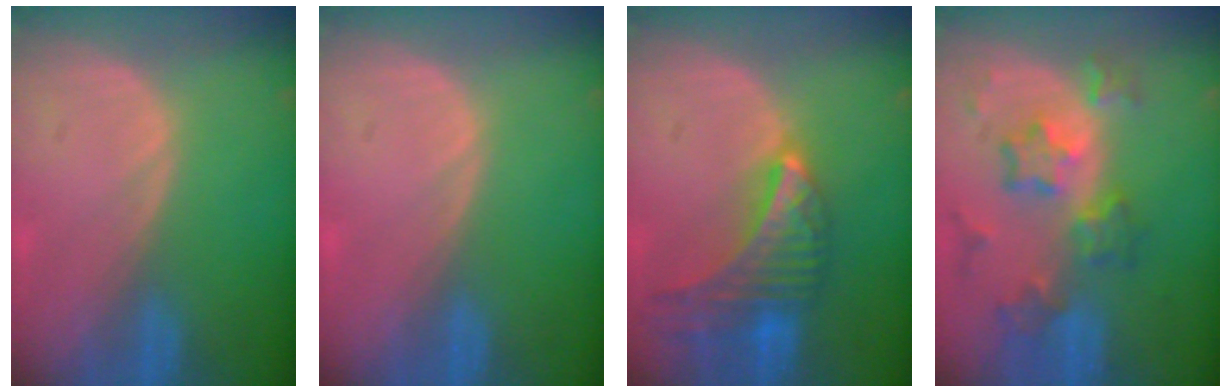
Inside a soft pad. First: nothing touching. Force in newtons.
{"total": 0.0}
{"total": 9.2, "press": 8.1, "slide": 4.3}
{"total": 8.6, "press": 7.6, "slide": 4.1}